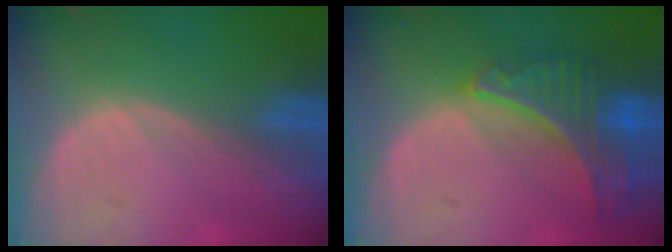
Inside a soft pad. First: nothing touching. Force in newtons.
{"total": 8.9, "press": 7.8, "slide": 4.2}